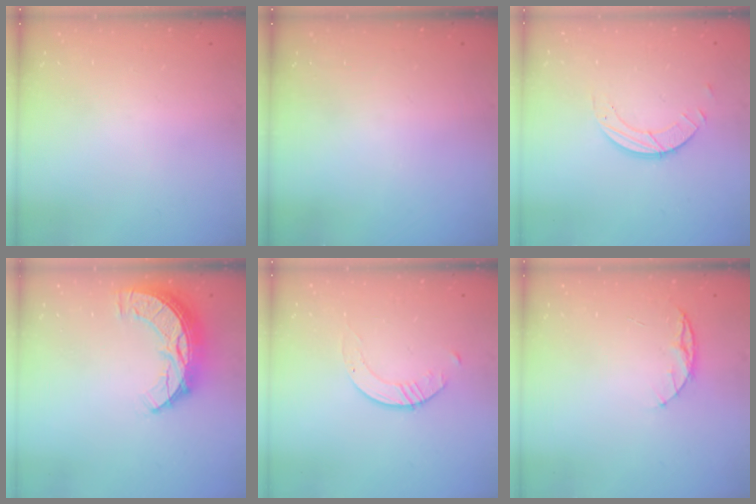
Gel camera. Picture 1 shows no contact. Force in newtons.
{"total": 0.0}
{"total": 3.9, "press": 3.9, "slide": 0.1}
{"total": 10.4, "press": 10.3, "slide": 0.9}
{"total": 1.7, "press": 1.7, "slide": 0.2}
{"total": 5.2, "press": 5.1, "slide": 0.6}